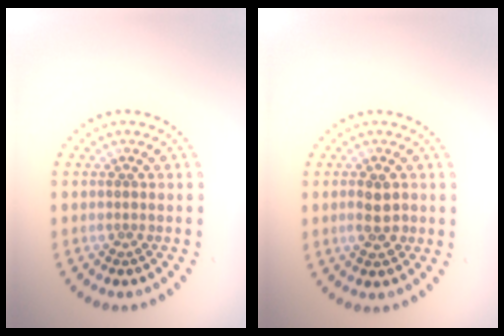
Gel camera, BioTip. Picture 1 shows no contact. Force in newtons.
{"total": 2.4, "press": 2.3, "slide": 0.4}